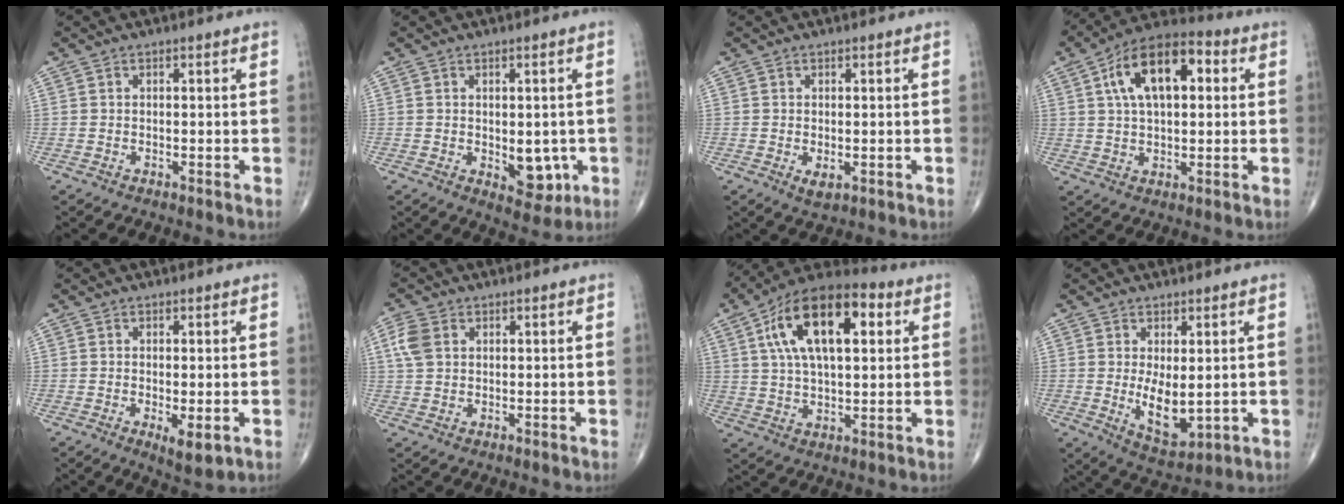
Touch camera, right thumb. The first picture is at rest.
{"total": 6.4, "force": [-1.0, 3.8, 5.0], "torque": [-0.031, -0.007, -0.003]}
{"total": 2.1, "force": [-0.4, 1.2, 1.7], "torque": [-0.023, -0.003, -0.001]}
{"total": 15.4, "force": [4.1, 7.9, 12.5], "torque": [-0.200, 0.021, 0.060]}
{"total": 4.3, "force": [-1.3, 1.4, 3.9], "torque": [-0.062, -0.014, -0.016]}
{"total": 4.8, "force": [1.4, 3.4, 3.0], "torque": [-0.068, 0.006, 0.026]}
{"total": 19.0, "force": [5.7, 9.1, 15.7], "torque": [-0.255, 0.015, 0.087]}
{"total": 7.6, "force": [0.1, 3.7, 6.7], "torque": [-0.090, -0.021, 0.019]}